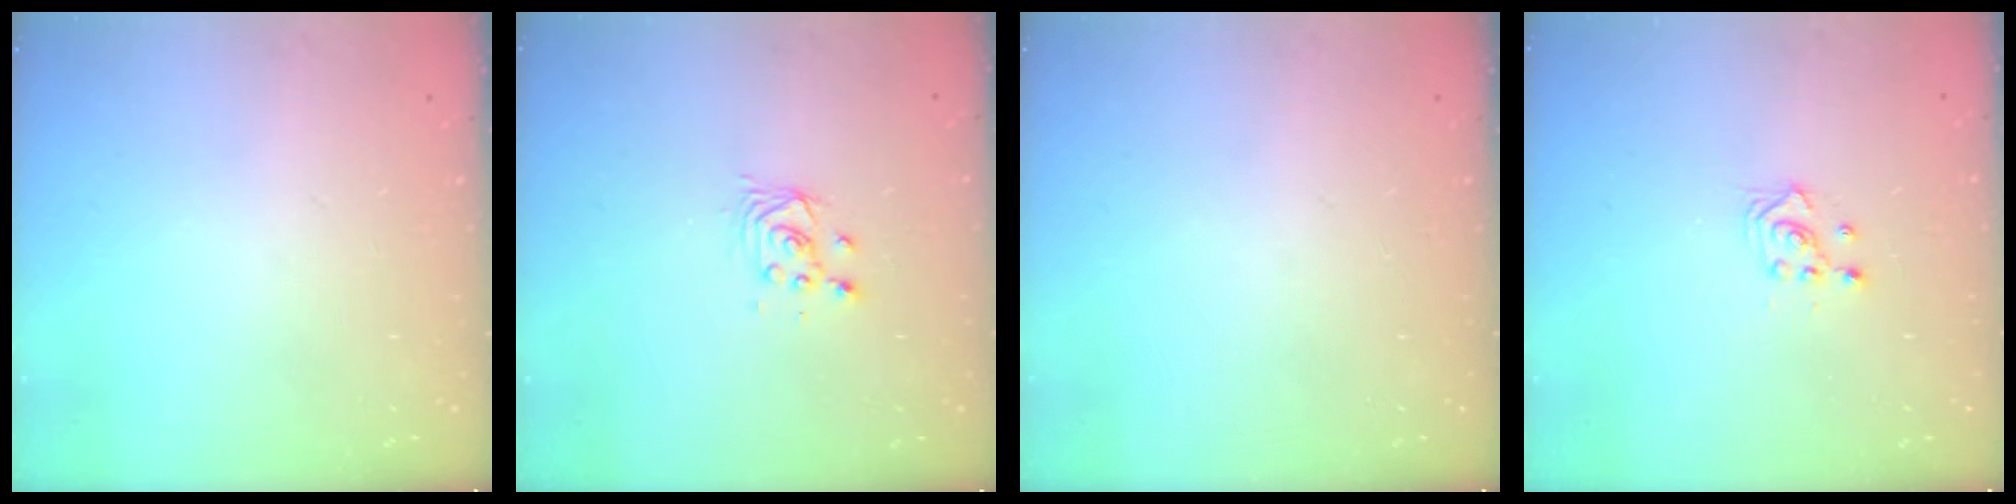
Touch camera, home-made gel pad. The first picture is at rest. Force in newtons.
{"total": 2.7, "press": 2.7, "slide": 0.1}
{"total": 0.0}
{"total": 2.7, "press": 2.7, "slide": 0.2}